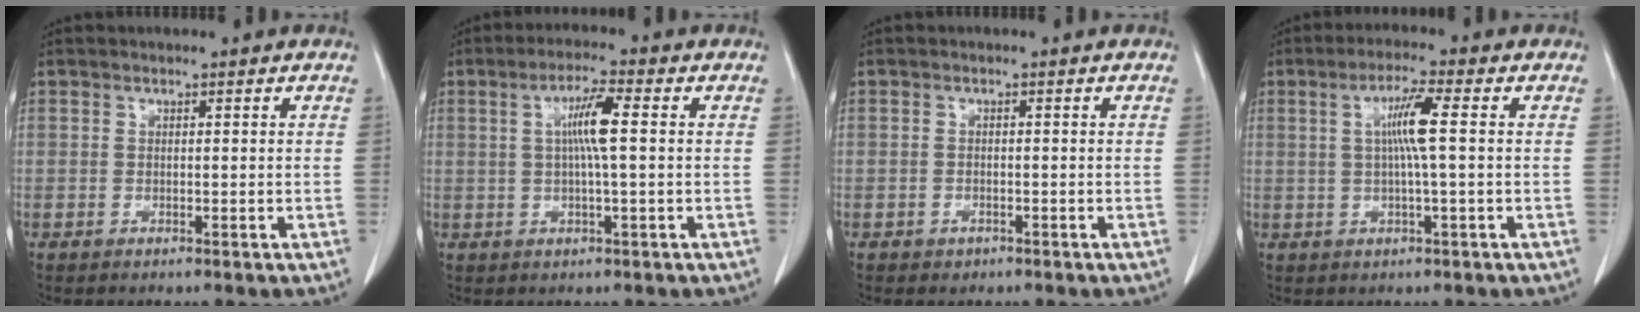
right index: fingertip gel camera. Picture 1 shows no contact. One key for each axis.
{"total": 5.6, "fx": 0.7, "fy": 0.0, "fz": 5.5, "tx": -0.103, "ty": 0.005, "tz": 0.014}
{"total": 1.1, "fx": -0.7, "fy": 0.8, "fz": 0.3, "tx": -0.007, "ty": 0.002, "tz": -0.008}
{"total": 5.6, "fx": 0.7, "fy": -0.2, "fz": 5.5, "tx": -0.104, "ty": 0.005, "tz": 0.015}